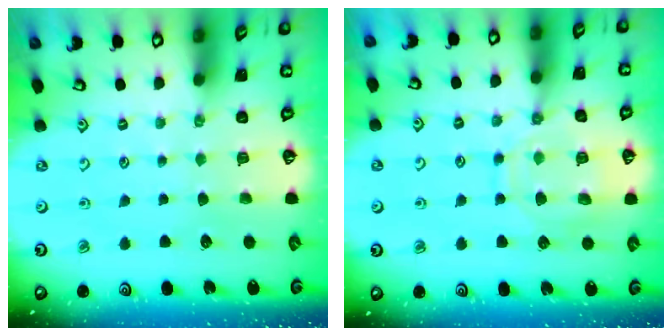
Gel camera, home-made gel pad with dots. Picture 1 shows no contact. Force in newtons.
{"total": 12.4, "press": 12.4, "slide": 1.0}